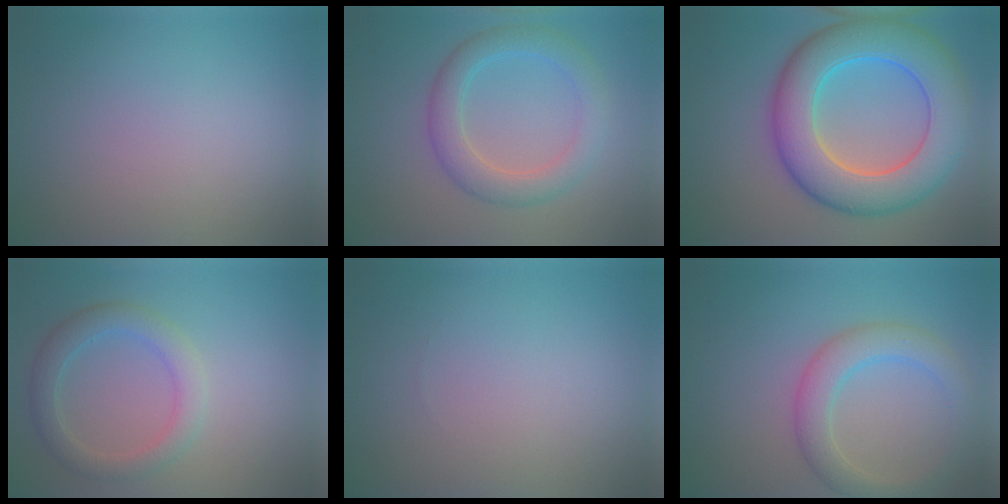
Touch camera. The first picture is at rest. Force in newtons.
{"total": 4.2, "press": 4.2, "slide": 0.1}
{"total": 10.7, "press": 10.7, "slide": 0.4}
{"total": 3.3, "press": 3.3, "slide": 0.2}
{"total": 0.0}
{"total": 3.9, "press": 3.9, "slide": 0.2}